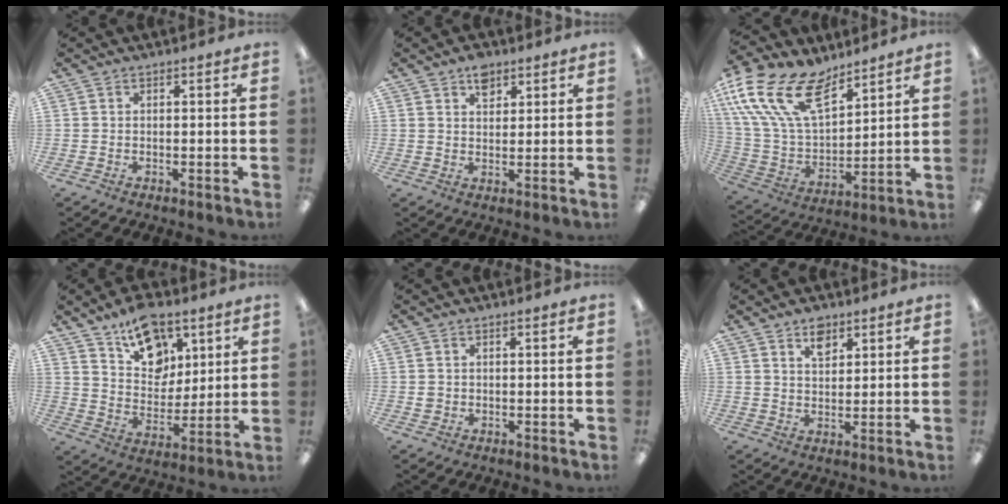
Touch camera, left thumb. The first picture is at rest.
{"total": 4.8, "force": [3.1, 2.9, 2.2], "torque": [-0.020, -0.011, 0.051]}
{"total": 21.2, "force": [12.3, 11.1, 13.1], "torque": [-0.298, -0.070, 0.224]}
{"total": 14.9, "force": [9.9, 9.1, 6.6], "torque": [-0.090, -0.055, 0.181]}
{"total": 1.1, "force": [0.1, 1.0, 0.3], "torque": [-0.006, 0.005, -0.001]}
{"total": 5.2, "force": [3.5, 2.9, 2.5], "torque": [-0.026, -0.015, 0.058]}